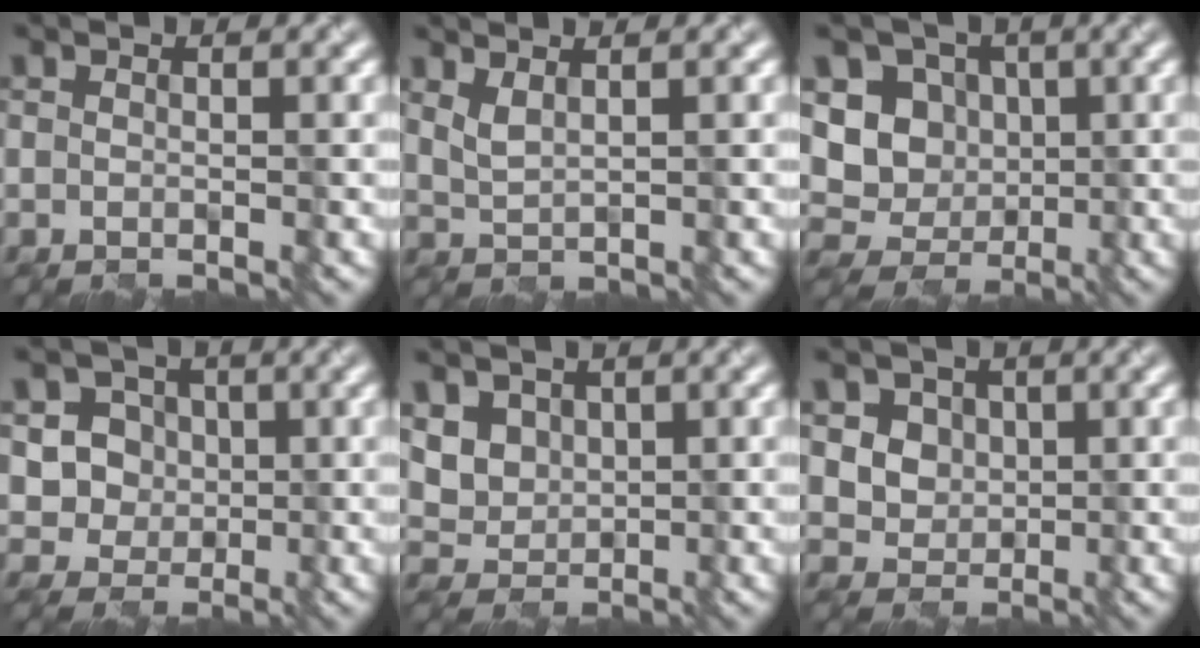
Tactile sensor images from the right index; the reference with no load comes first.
{"total": 1.4, "force": [1.1, 0.2, 0.9], "torque": [-0.030, -0.001, 0.027]}
{"total": 6.7, "force": [0.8, 6.1, 2.8], "torque": [-0.046, 0.003, -0.007]}
{"total": 4.9, "force": [0.8, 4.4, 1.9], "torque": [-0.039, -0.001, 0.014]}
{"total": 4.5, "force": [1.6, 3.8, 2.0], "torque": [-0.056, -0.001, 0.037]}
{"total": 5.0, "force": [1.5, 4.3, 2.2], "torque": [-0.049, 0.002, 0.030]}